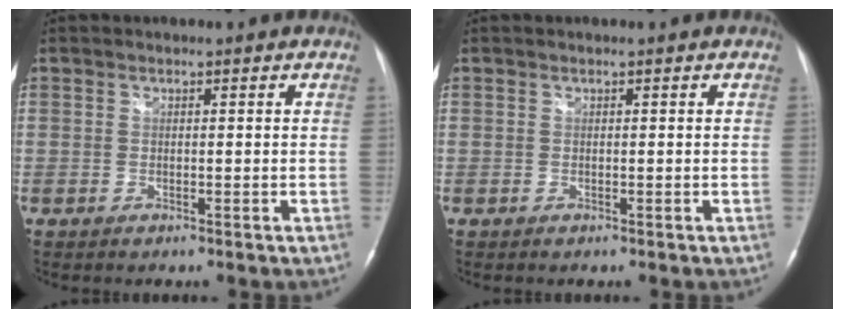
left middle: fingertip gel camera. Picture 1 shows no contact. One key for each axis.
{"total": 0.0}